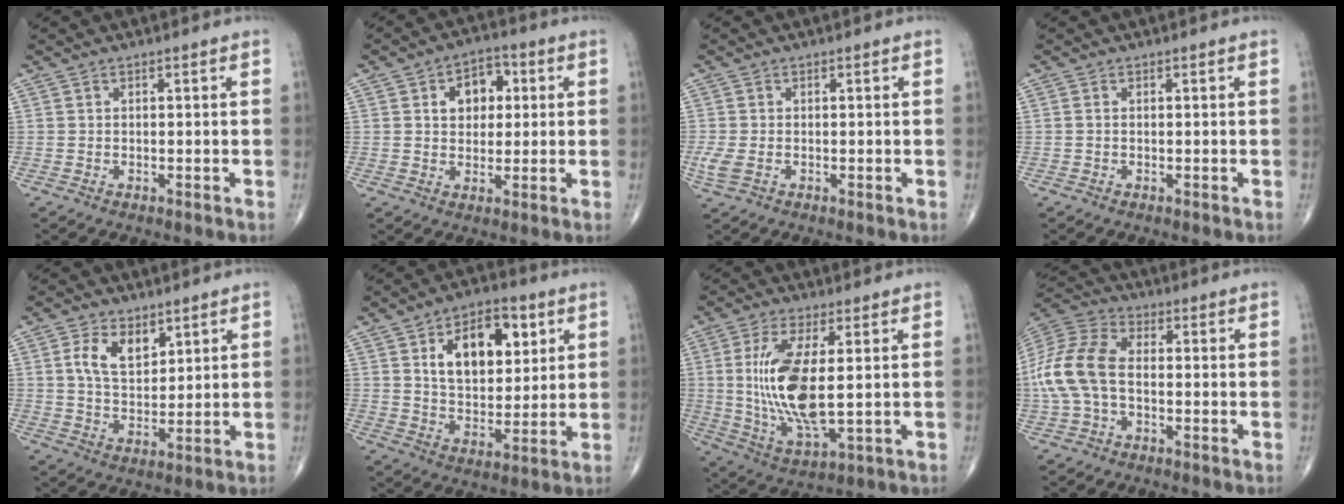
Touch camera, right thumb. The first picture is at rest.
{"total": 7.9, "force": [1.9, 5.7, 5.1], "torque": [-0.041, 0.008, 0.024]}
{"total": 2.9, "force": [-0.6, 1.8, 2.1], "torque": [-0.063, -0.002, -0.012]}
{"total": 0.0}
{"total": 7.8, "force": [3.5, 4.6, 5.2], "torque": [-0.077, -0.020, 0.068]}
{"total": 15.2, "force": [5.4, 9.0, 11.0], "torque": [-0.129, -0.017, 0.094]}
{"total": 14.9, "force": [1.4, 5.3, 13.8], "torque": [-0.289, -0.023, 0.037]}
{"total": 13.6, "force": [-1.3, 8.2, 10.8], "torque": [-0.243, 0.033, -0.028]}